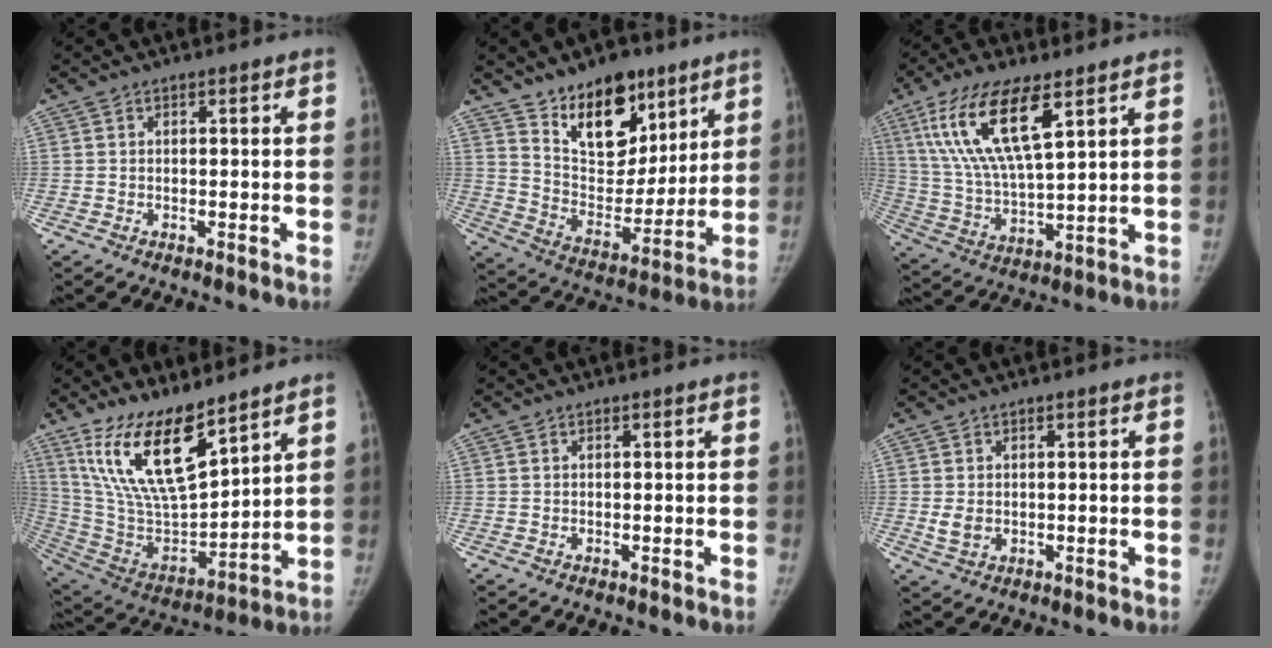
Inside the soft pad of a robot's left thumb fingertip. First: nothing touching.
{"total": 17.9, "force": [11.5, 10.1, 9.4], "torque": [-0.090, -0.080, 0.202]}
{"total": 16.6, "force": [8.1, 5.2, 13.5], "torque": [-0.267, -0.026, 0.159]}
{"total": 19.3, "force": [12.6, 6.8, 13.0], "torque": [-0.214, -0.070, 0.253]}
{"total": 0.0}
{"total": 2.8, "force": [0.1, 2.2, 1.8], "torque": [-0.029, -0.006, 0.009]}